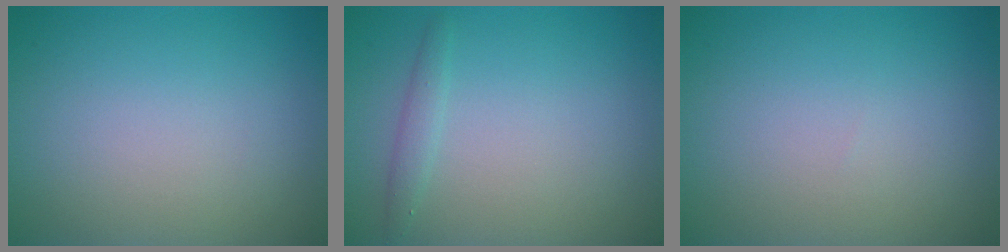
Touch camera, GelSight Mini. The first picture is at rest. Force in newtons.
{"total": 1.1, "press": 1.1, "slide": 0.0}
{"total": 0.0}